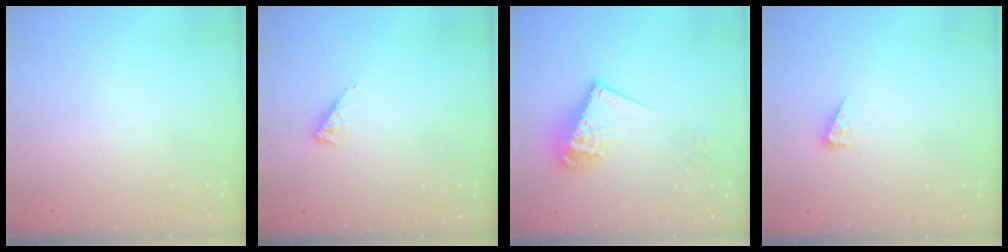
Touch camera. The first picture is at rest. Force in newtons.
{"total": 3.7, "press": 3.7, "slide": 0.6}
{"total": 14.0, "press": 13.9, "slide": 1.3}
{"total": 2.9, "press": 2.9, "slide": 0.3}